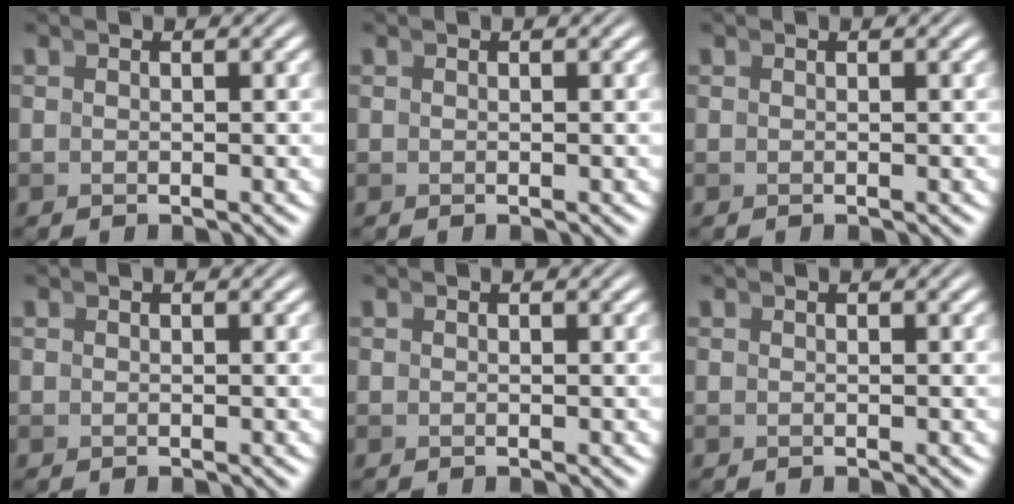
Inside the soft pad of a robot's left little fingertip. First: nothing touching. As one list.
[{"total": 0.0}, {"total": 0.0}, {"total": 0.0}, {"total": 0.0}, {"total": 0.0}]